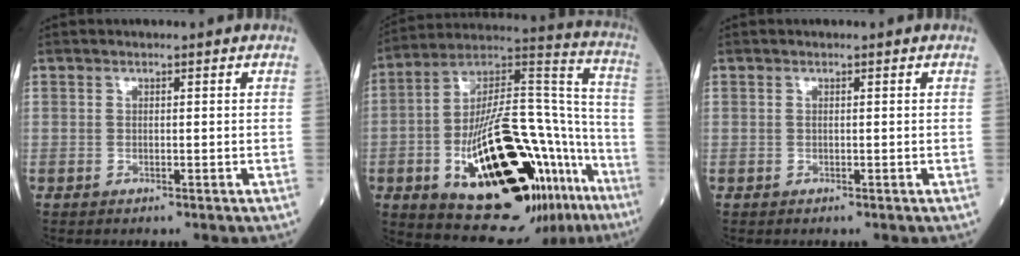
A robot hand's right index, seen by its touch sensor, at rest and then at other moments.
{"total": 31.7, "force": [-14.2, 9.9, 26.5], "torque": [-0.380, 0.006, -0.210]}
{"total": 0.0}